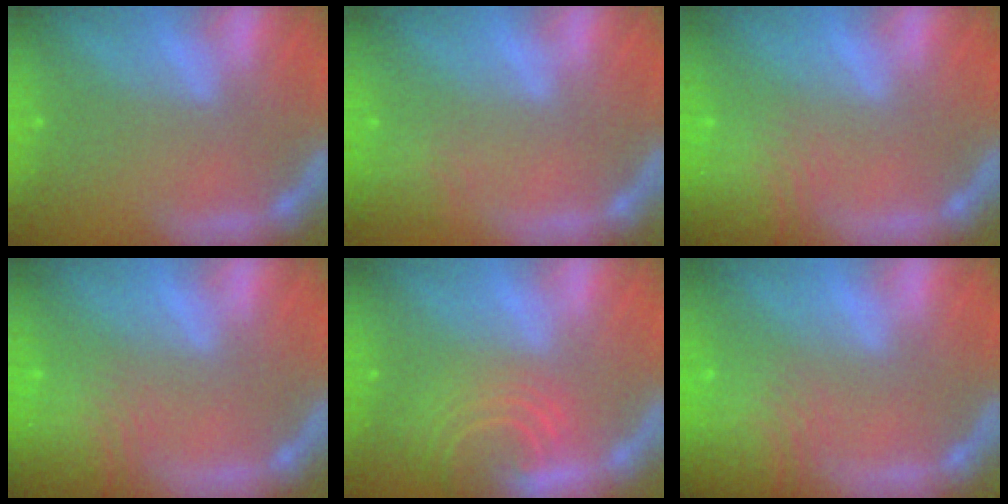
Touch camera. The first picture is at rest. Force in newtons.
{"total": 2.9}
{"total": 8.5}
{"total": 8.5}
{"total": 6.6}
{"total": 9.5}